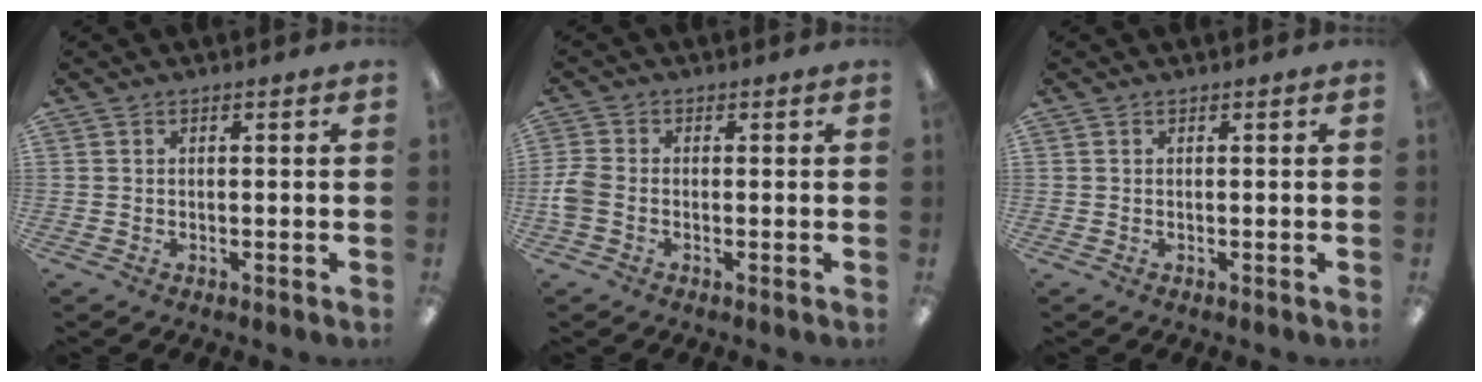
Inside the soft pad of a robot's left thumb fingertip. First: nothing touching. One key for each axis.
{"total": 4.5, "fx": -1.1, "fy": 3.1, "fz": 3.1, "tx": -0.070, "ty": 0.003, "tz": -0.021}
{"total": 0.0}